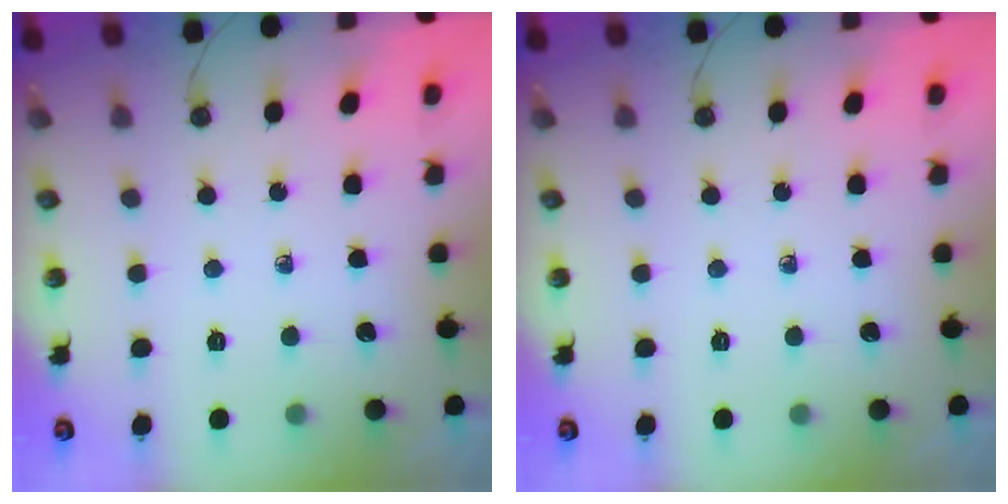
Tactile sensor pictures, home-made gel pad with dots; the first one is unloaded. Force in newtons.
{"total": 0.0}